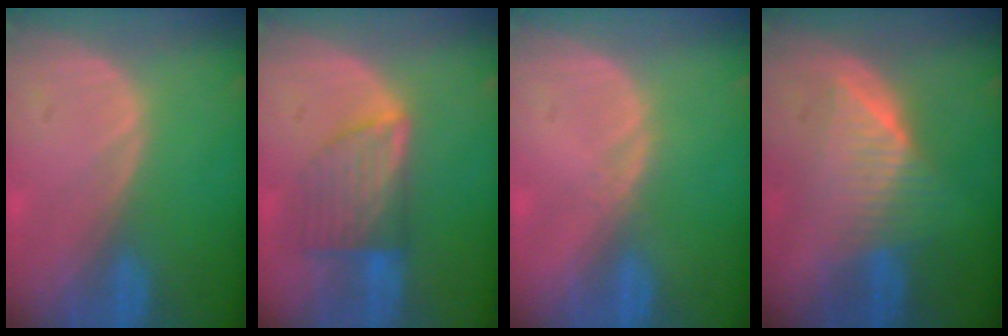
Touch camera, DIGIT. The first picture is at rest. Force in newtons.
{"total": 7.2, "press": 6.4, "slide": 3.4}
{"total": 0.8, "press": 0.6, "slide": 0.5}
{"total": 6.5, "press": 6.4, "slide": 1.1}